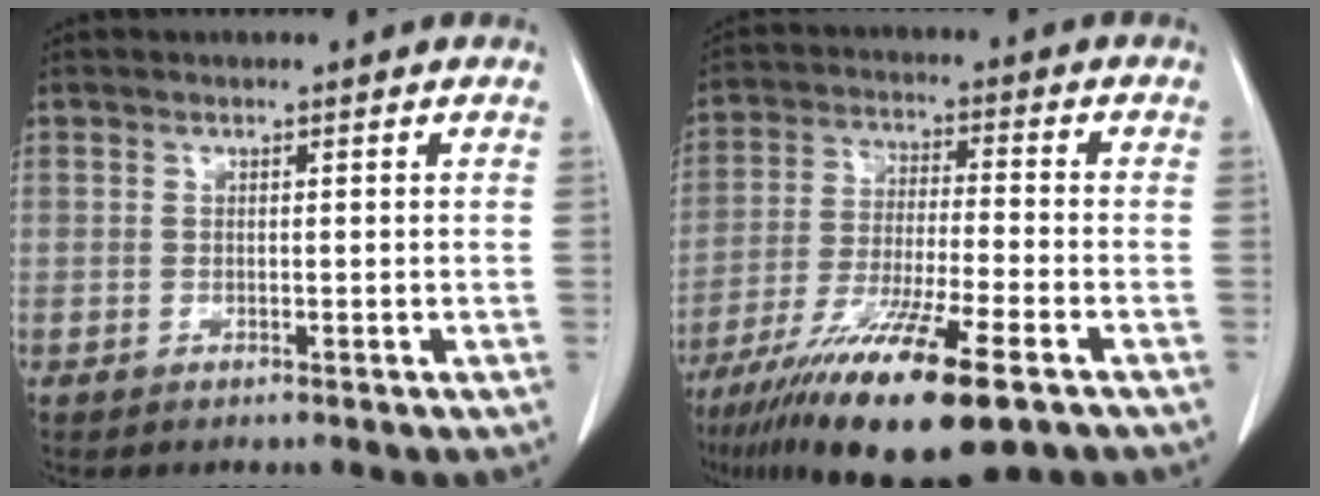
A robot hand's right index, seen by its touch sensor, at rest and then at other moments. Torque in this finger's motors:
{"motor_torque": [1.38, -0.76, 1.05, 0.21]}